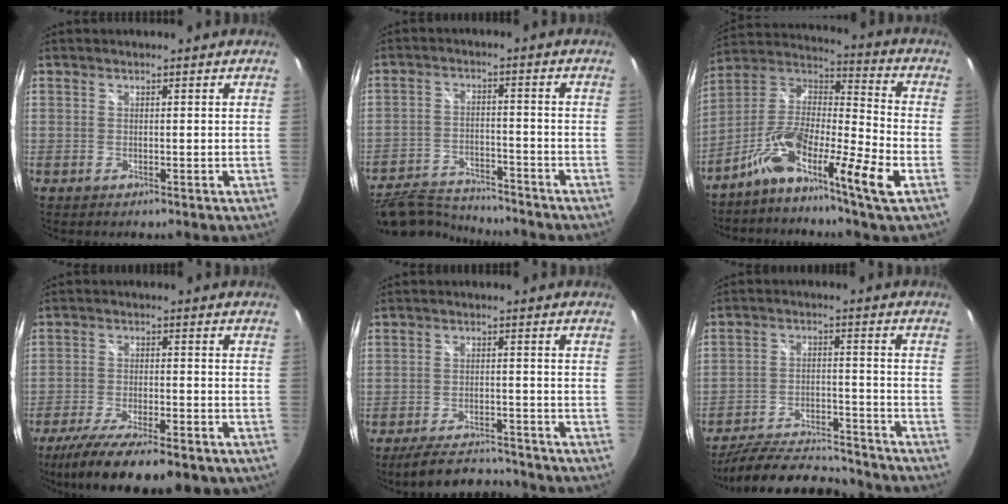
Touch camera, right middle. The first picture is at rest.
{"total": 15.6, "force": [-14.0, 3.9, 5.7], "torque": [-0.137, -0.009, -0.232]}
{"total": 13.6, "force": [-6.8, 1.1, 11.8], "torque": [-0.224, -0.002, -0.142]}
{"total": 16.2, "force": [-11.7, 4.8, 10.1], "torque": [-0.198, -0.049, -0.183]}
{"total": 9.5, "force": [-8.7, 2.1, 3.3], "torque": [-0.085, 0.001, -0.131]}
{"total": 17.2, "force": [-15.4, 4.0, 6.4], "torque": [-0.134, -0.010, -0.229]}